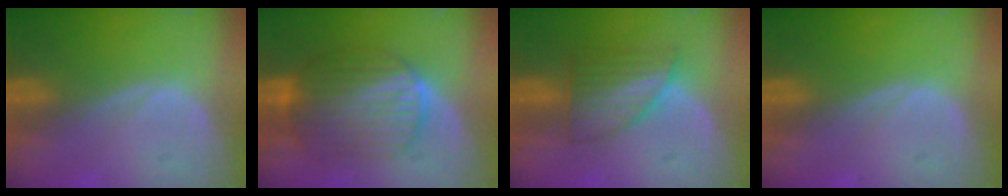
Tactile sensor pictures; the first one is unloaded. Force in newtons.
{"total": 8.9, "press": 8.9, "slide": 0.5}
{"total": 5.9, "press": 5.7, "slide": 1.5}
{"total": 0.0}